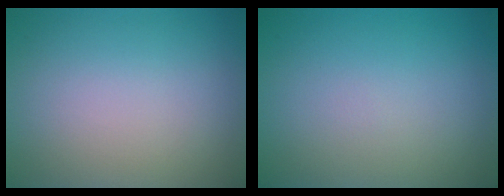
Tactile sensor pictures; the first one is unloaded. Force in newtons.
{"total": 0.0}